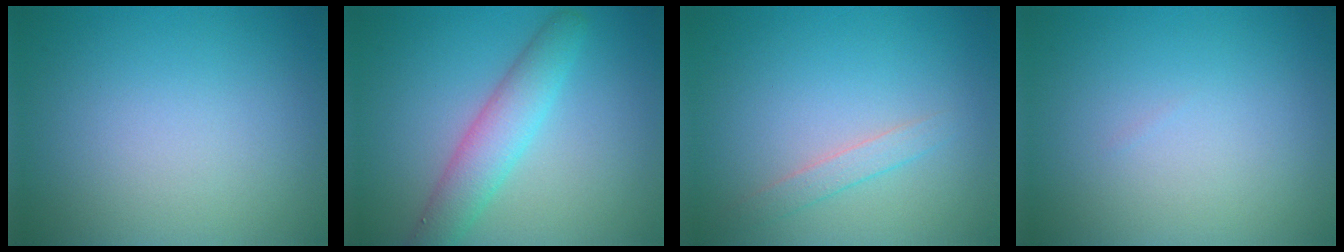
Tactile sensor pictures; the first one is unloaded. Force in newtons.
{"total": 4.1, "press": 4.0, "slide": 0.4}
{"total": 1.5, "press": 1.5, "slide": 0.1}
{"total": 0.0}